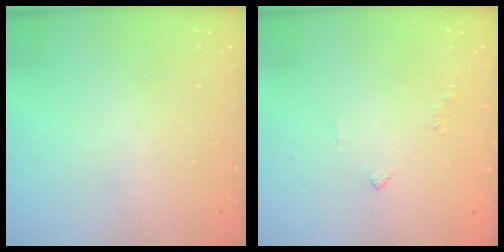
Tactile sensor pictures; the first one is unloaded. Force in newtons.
{"total": 2.2, "press": 2.1, "slide": 0.5}